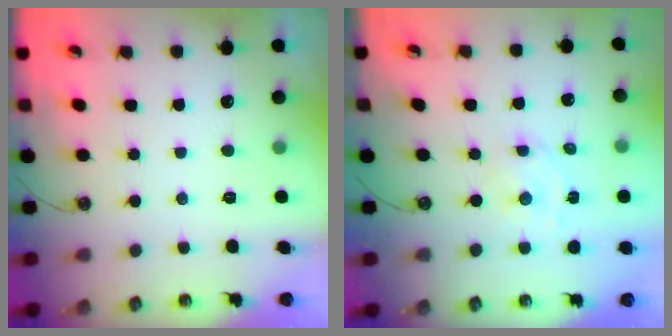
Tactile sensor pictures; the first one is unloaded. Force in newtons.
{"total": 2.4, "press": 2.3, "slide": 0.7}